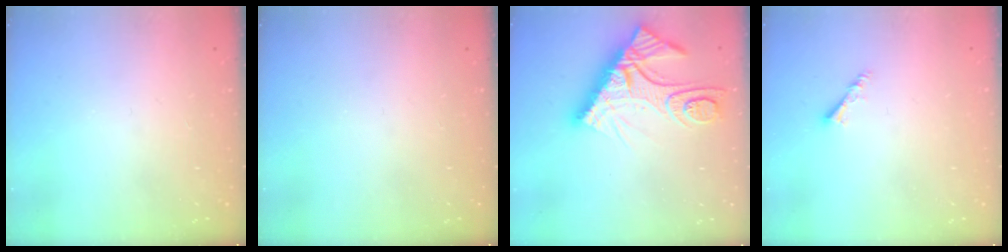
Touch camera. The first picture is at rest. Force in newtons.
{"total": 0.0}
{"total": 16.4, "press": 16.3, "slide": 1.4}
{"total": 3.0, "press": 2.9, "slide": 0.6}